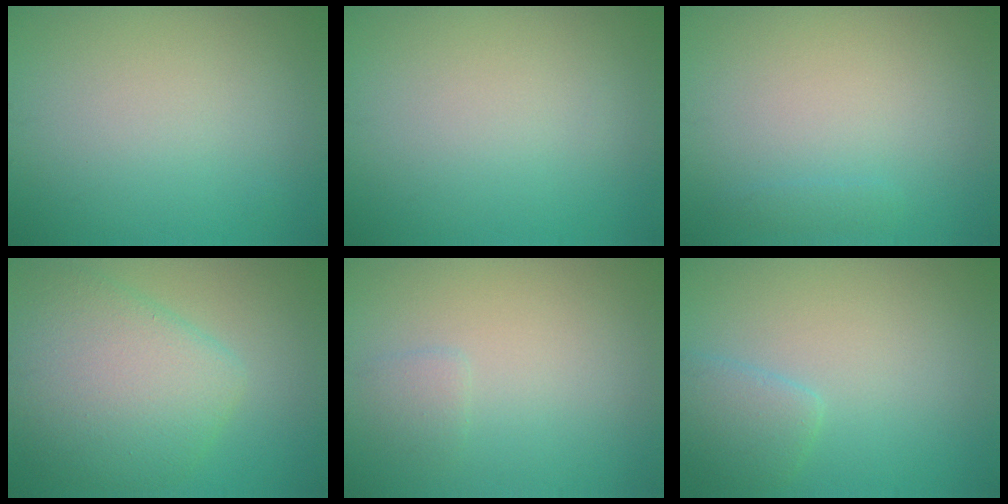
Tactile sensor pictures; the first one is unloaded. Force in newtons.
{"total": 0.0}
{"total": 0.7, "press": 0.7, "slide": 0.1}
{"total": 7.1, "press": 7.1, "slide": 0.2}
{"total": 0.9, "press": 0.9, "slide": 0.1}
{"total": 2.1, "press": 2.1, "slide": 0.2}